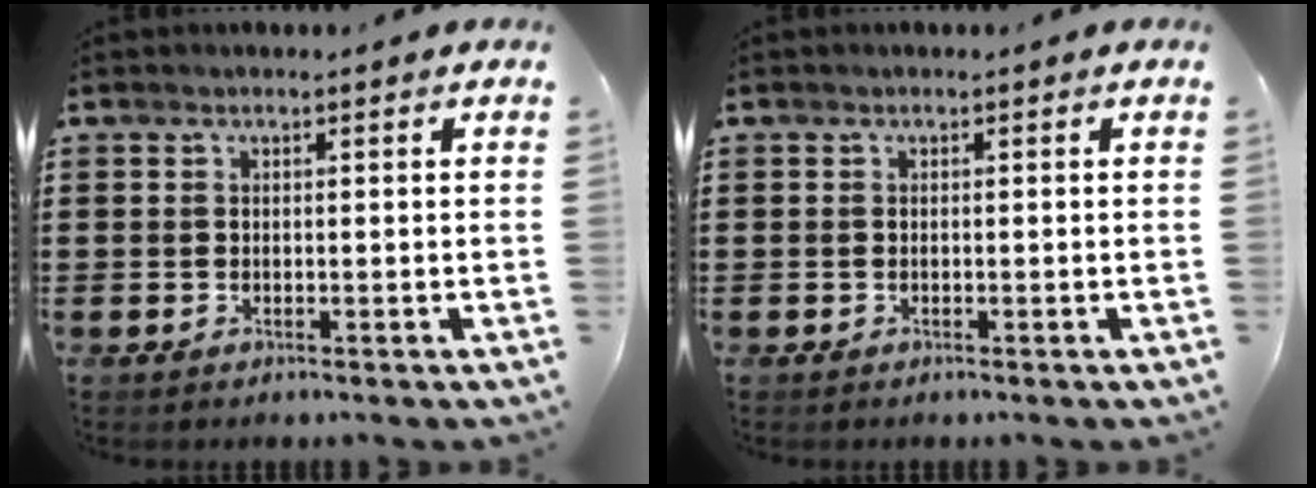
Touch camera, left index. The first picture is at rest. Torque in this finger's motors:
{"motor_torque": [0.00, 0.00, 0.00, -0.01]}